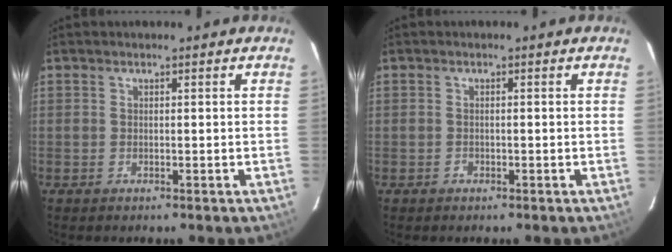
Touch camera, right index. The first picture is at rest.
{"total": 0.7, "force": [-0.5, 0.5, 0.0], "torque": [0.000, 0.003, -0.007]}